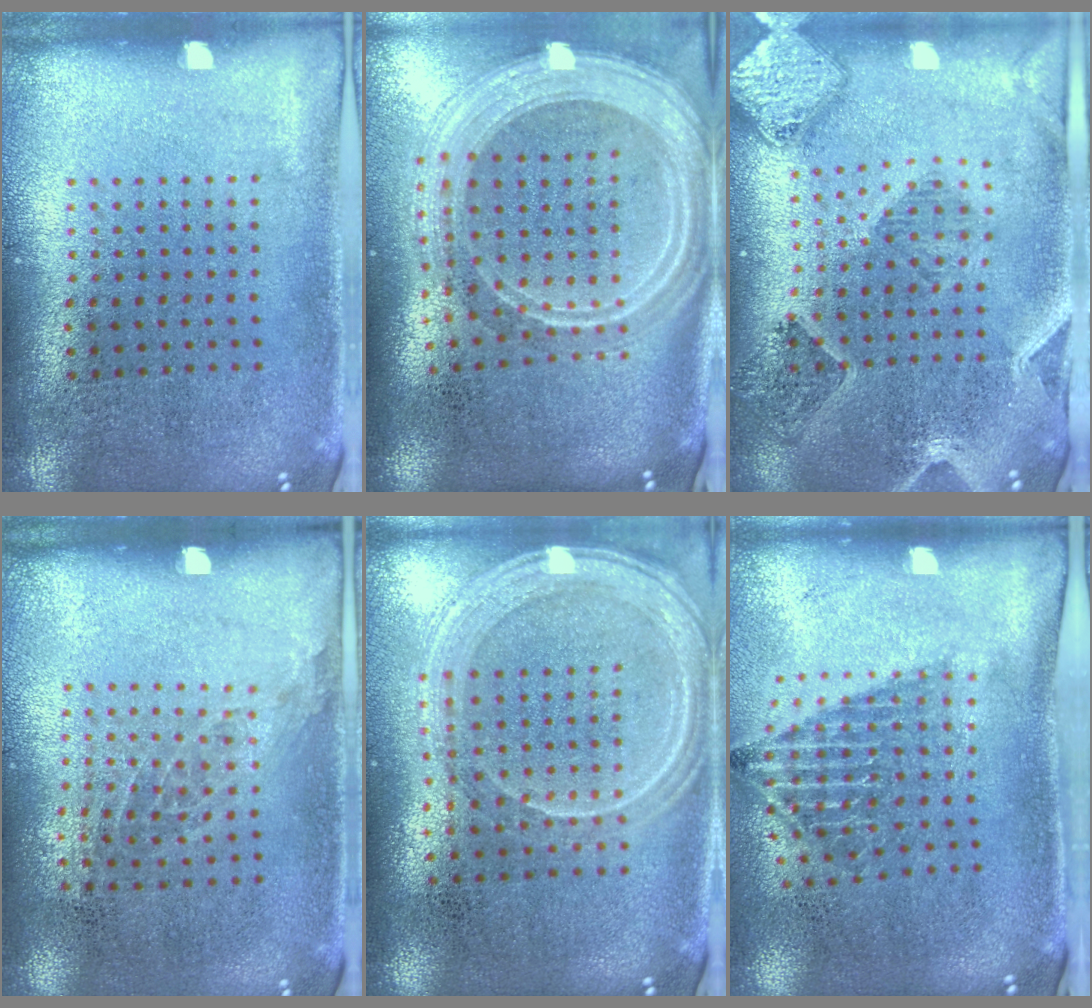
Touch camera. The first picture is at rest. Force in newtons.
{"total": 2.9, "press": 2.3, "slide": 1.7}
{"total": 1.5, "press": 1.4, "slide": 0.3}
{"total": 0.9, "press": 0.7, "slide": 0.6}
{"total": 1.3, "press": 1.3, "slide": 0.1}
{"total": 1.5, "press": 1.1, "slide": 1.0}